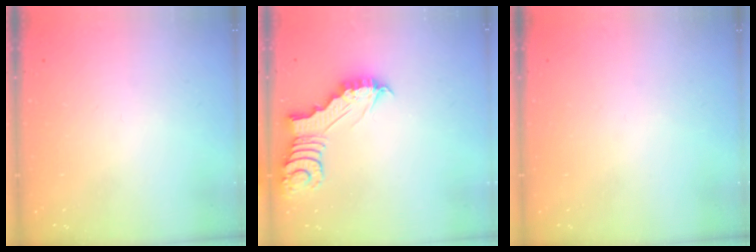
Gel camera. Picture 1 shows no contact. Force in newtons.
{"total": 5.1, "press": 5.1, "slide": 0.2}
{"total": 0.0}